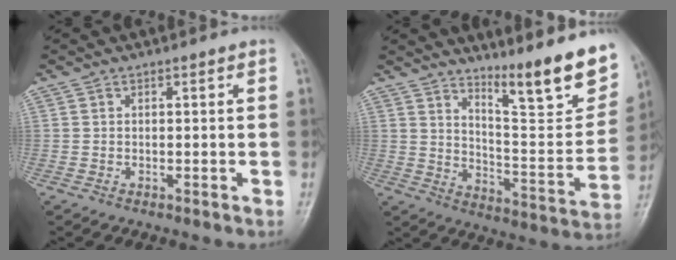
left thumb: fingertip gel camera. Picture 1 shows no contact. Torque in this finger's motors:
{"motor_torque": [0.45, 0.11, 0.14, -0.96, 0.15]}